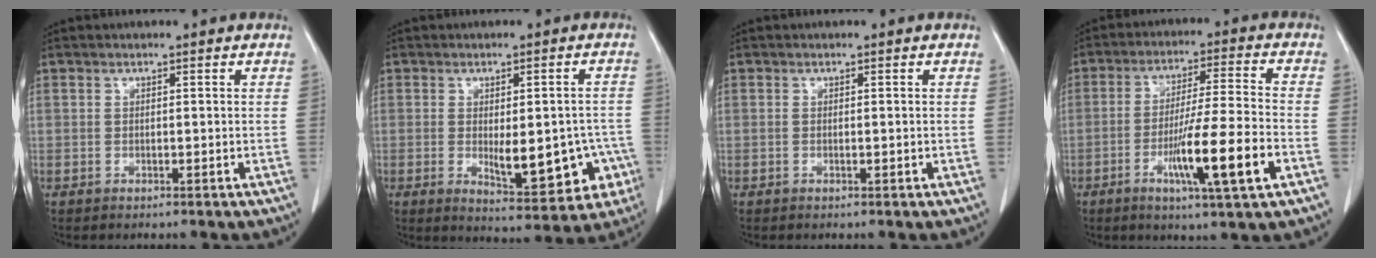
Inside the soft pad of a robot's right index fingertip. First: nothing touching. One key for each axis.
{"total": 11.5, "fx": -2.8, "fy": 4.5, "fz": 10.2, "tx": -0.120, "ty": 0.004, "tz": -0.022}
{"total": 0.0}
{"total": 12.4, "fx": -4.6, "fy": -0.3, "fz": 11.5, "tx": -0.201, "ty": -0.014, "tz": -0.077}